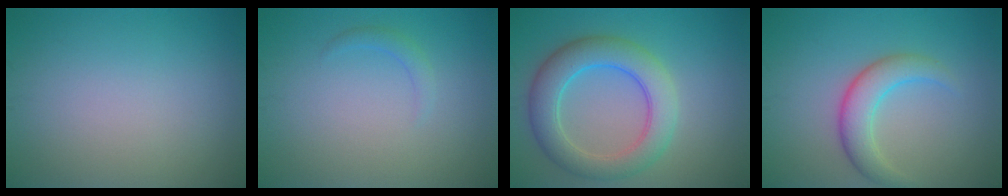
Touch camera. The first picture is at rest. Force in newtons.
{"total": 1.1, "press": 1.1, "slide": 0.2}
{"total": 6.2, "press": 6.2, "slide": 0.2}
{"total": 3.9, "press": 3.9, "slide": 0.1}